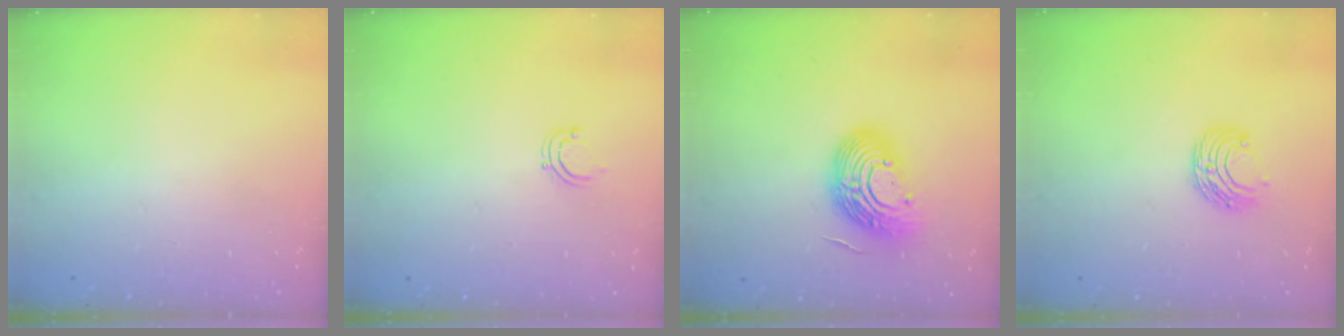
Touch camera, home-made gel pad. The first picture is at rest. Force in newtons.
{"total": 3.3, "press": 3.3, "slide": 0.3}
{"total": 14.6, "press": 14.5, "slide": 1.7}
{"total": 7.5, "press": 7.5, "slide": 0.7}